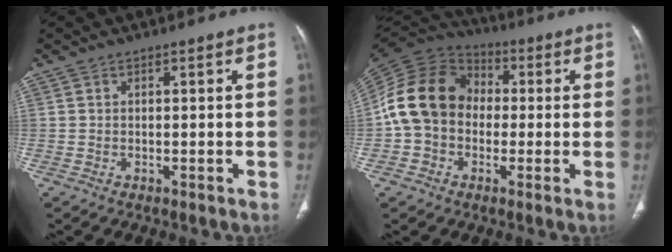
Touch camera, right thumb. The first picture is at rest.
{"total": 15.0, "force": [-0.5, 12.3, 8.6], "torque": [-0.154, 0.035, -0.021]}